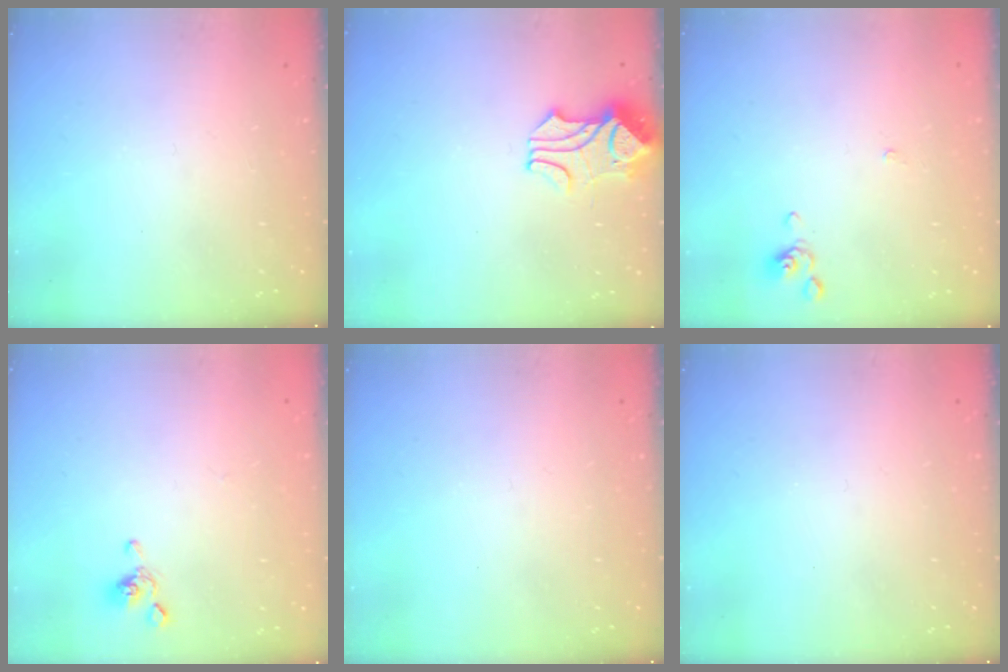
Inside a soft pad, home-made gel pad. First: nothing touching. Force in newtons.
{"total": 2.0, "press": 1.7, "slide": 1.1}
{"total": 0.0}
{"total": 2.2, "press": 2.0, "slide": 0.8}
{"total": 0.0}
{"total": 0.0}